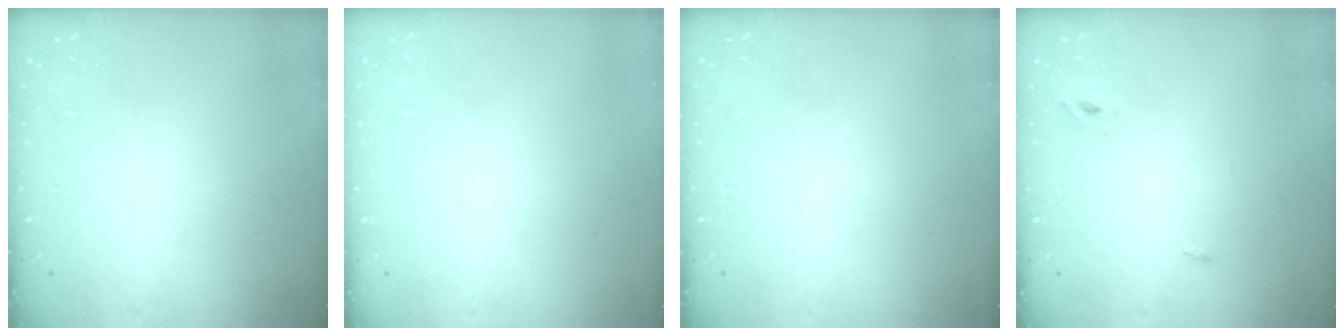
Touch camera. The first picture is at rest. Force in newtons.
{"total": 1.1, "press": 0.9, "slide": 0.6}
{"total": 0.0}
{"total": 2.3, "press": 2.1, "slide": 1.0}